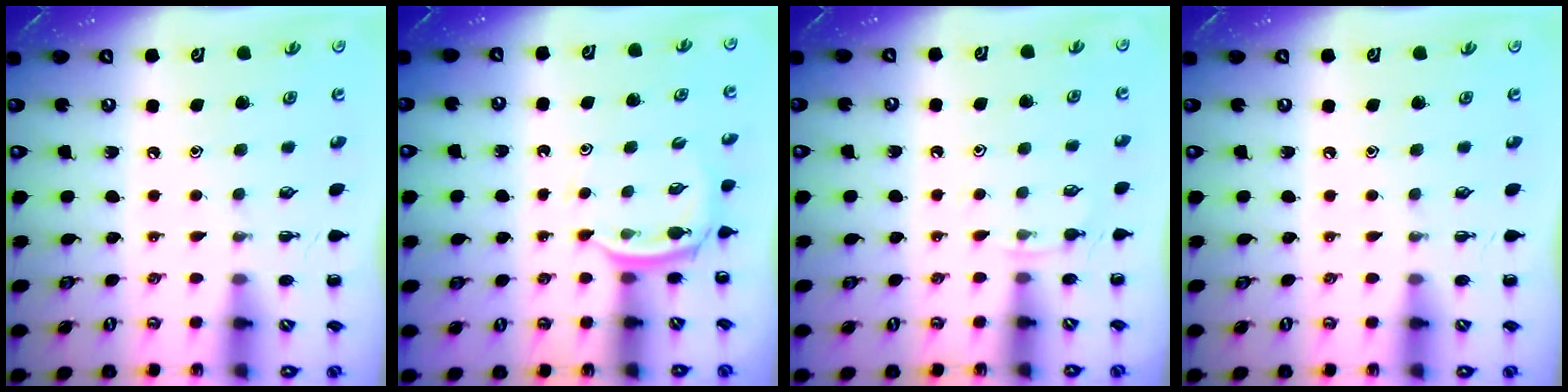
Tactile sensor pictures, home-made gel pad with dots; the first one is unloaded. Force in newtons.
{"total": 3.6, "press": 3.4, "slide": 1.1}
{"total": 4.7, "press": 4.6, "slide": 1.3}
{"total": 0.0}